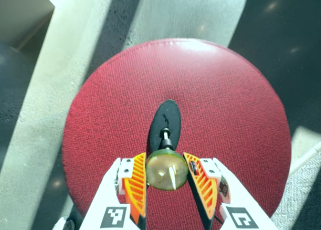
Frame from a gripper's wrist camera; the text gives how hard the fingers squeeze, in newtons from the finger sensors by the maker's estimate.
{"total": 10.5, "left": 10.5, "right": 10.4}